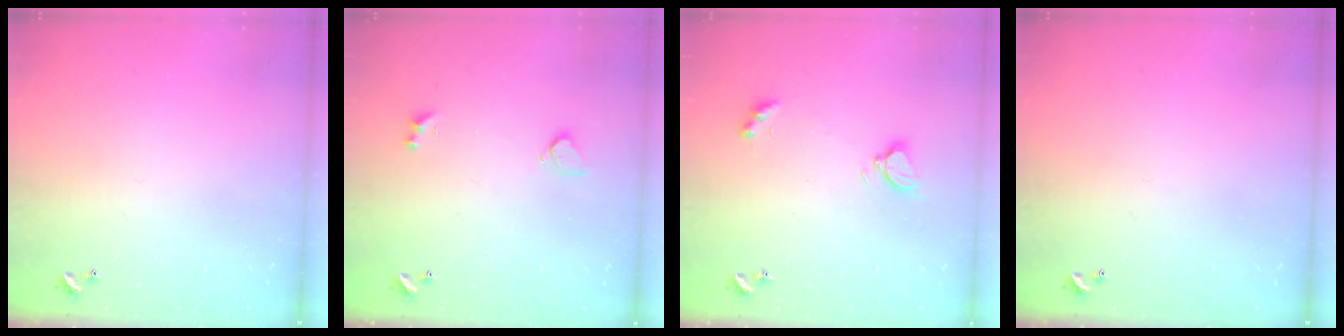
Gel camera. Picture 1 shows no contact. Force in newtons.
{"total": 2.1, "press": 1.8, "slide": 1.2}
{"total": 3.6, "press": 3.5, "slide": 0.7}
{"total": 0.0}